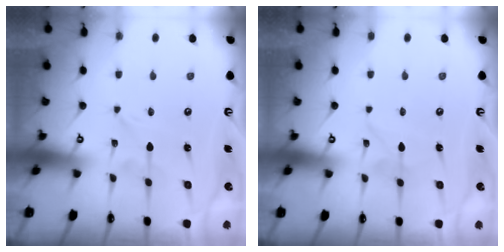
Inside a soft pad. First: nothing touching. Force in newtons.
{"total": 2.3, "press": 2.3, "slide": 0.2}